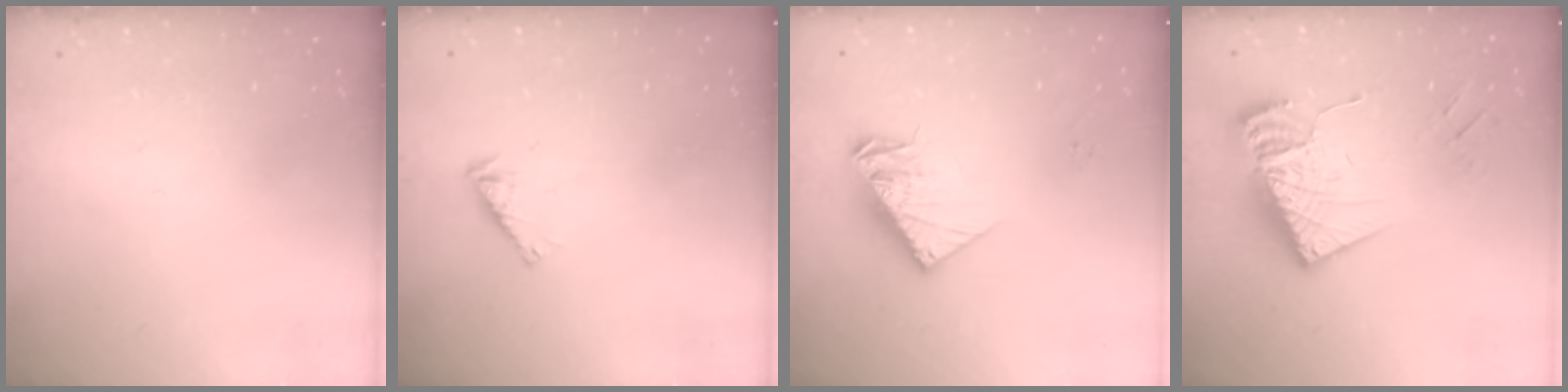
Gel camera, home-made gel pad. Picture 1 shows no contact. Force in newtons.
{"total": 2.8, "press": 2.7, "slide": 0.5}
{"total": 10.4, "press": 10.4, "slide": 0.9}
{"total": 16.7, "press": 16.7, "slide": 1.6}